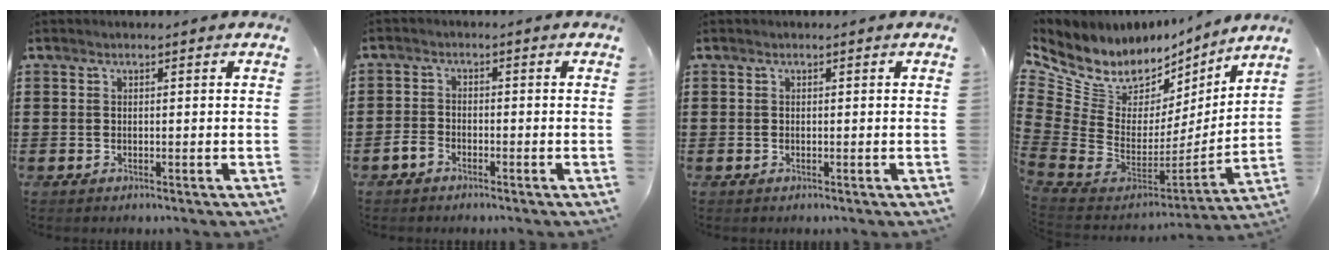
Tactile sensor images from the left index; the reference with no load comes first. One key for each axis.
{"total": 2.2, "fx": -1.8, "fy": 1.1, "fz": 0.7, "tx": -0.025, "ty": 0.005, "tz": -0.038}
{"total": 0.0}
{"total": 7.9, "fx": 5.4, "fy": 5.2, "fz": 2.6, "tx": -0.108, "ty": -0.056, "tz": 0.093}